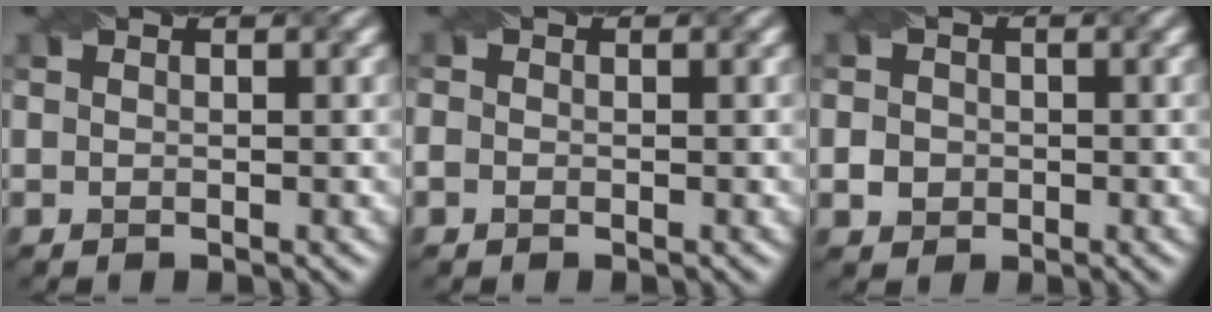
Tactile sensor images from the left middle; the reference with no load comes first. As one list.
[{"total": 1.5, "force": [-1.2, -0.4, -0.8], "torque": [-0.002, -0.006, 0.005]}, {"total": 1.5, "force": [-1.2, 0.7, -0.7], "torque": [-0.003, -0.005, 0.004]}]